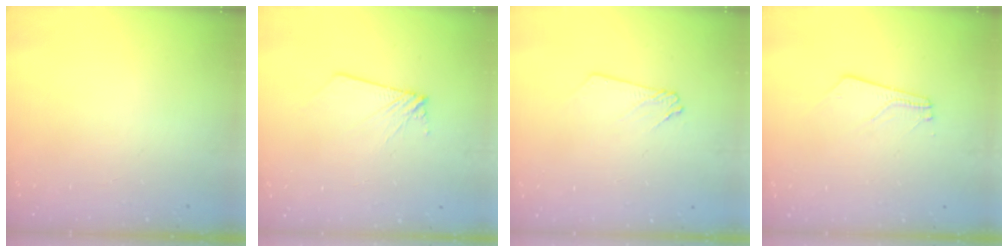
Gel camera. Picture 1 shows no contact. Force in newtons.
{"total": 2.6, "press": 2.6, "slide": 0.2}
{"total": 3.6, "press": 3.6, "slide": 0.3}
{"total": 3.4, "press": 3.3, "slide": 0.4}